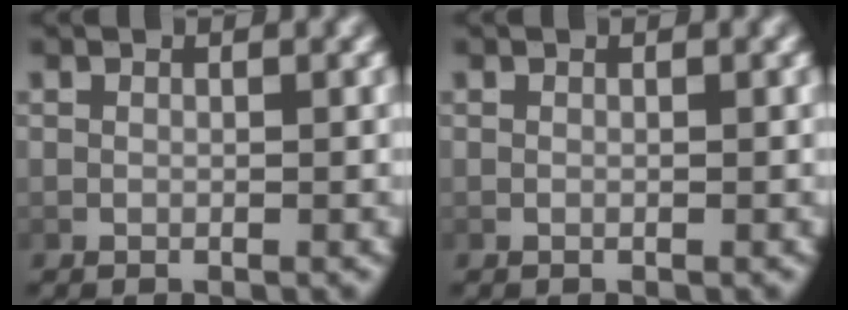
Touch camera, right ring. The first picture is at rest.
{"total": 0.0}